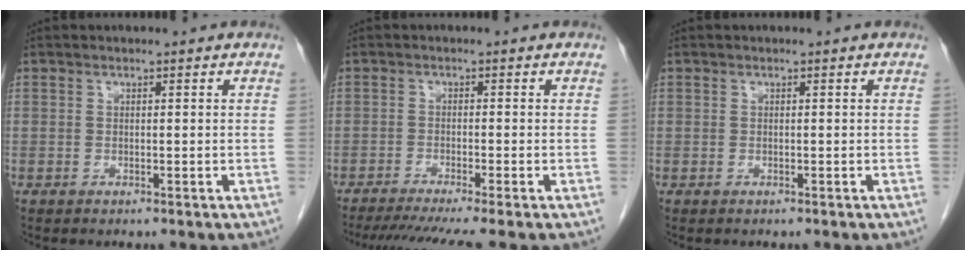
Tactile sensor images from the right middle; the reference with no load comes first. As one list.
[{"total": 8.2, "force": [-6.8, -1.1, 4.4], "torque": [-0.056, -0.020, -0.108]}, {"total": 0.9, "force": [-0.7, 0.5, -0.2], "torque": [-0.007, 0.002, -0.014]}]